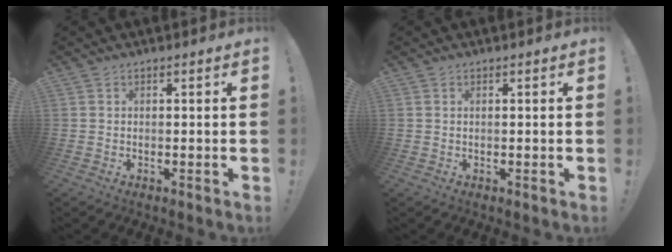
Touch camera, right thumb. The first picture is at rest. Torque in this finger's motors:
{"motor_torque": [-0.33, -0.20, -0.01, -0.15, -0.01]}